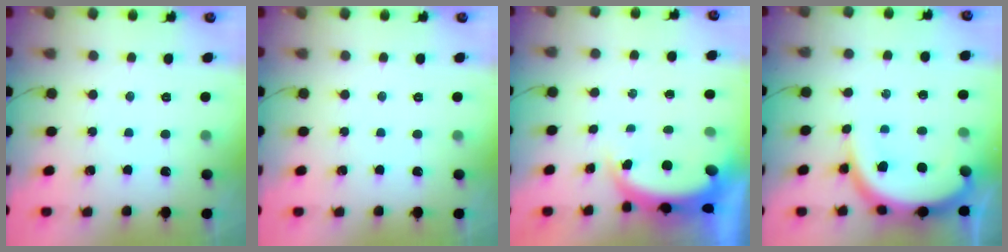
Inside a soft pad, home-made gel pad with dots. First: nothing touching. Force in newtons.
{"total": 0.0}
{"total": 4.6, "press": 4.5, "slide": 1.3}
{"total": 11.0, "press": 11.0, "slide": 0.9}